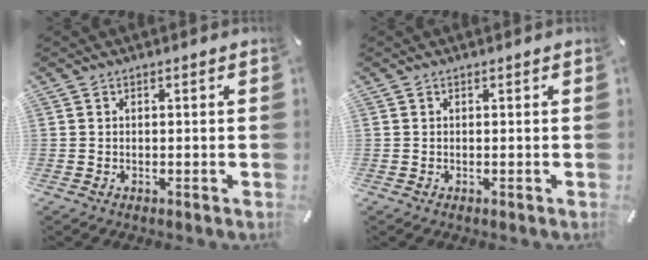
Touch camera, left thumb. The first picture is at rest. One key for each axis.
{"total": 0.0}